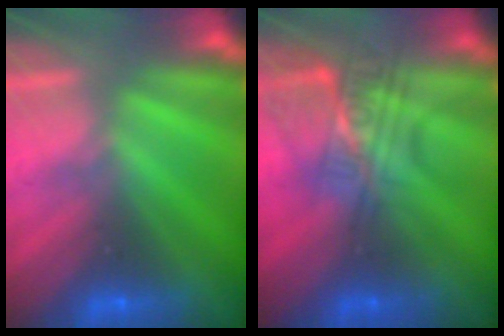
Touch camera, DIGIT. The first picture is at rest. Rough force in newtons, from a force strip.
{"total": 2.4}